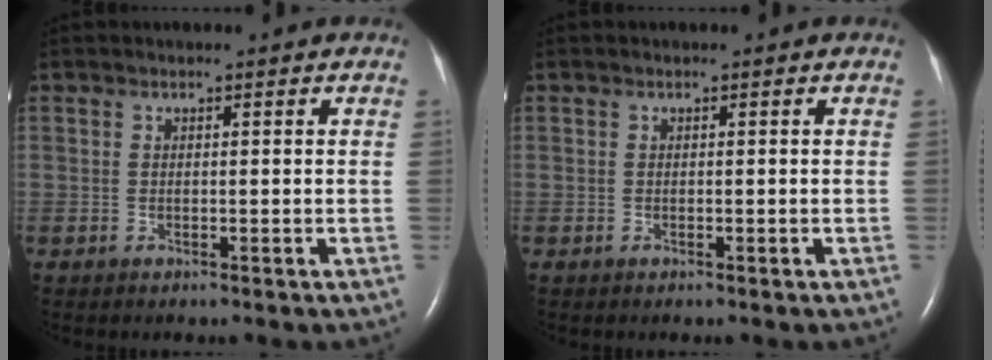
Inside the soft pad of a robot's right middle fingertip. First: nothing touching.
{"total": 0.0}